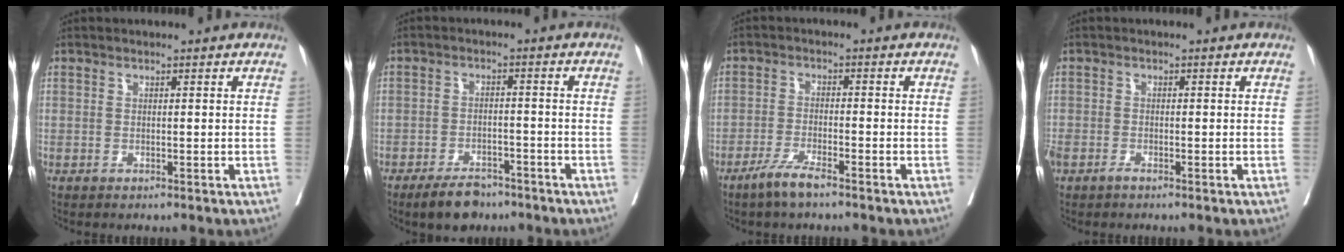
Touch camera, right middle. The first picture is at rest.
{"total": 6.0, "force": [-4.6, 2.8, 2.7], "torque": [-0.045, 0.000, -0.072]}
{"total": 4.5, "force": [-3.3, 0.2, 3.0], "torque": [-0.061, -0.008, -0.065]}
{"total": 2.5, "force": [-1.8, 1.2, 1.3], "torque": [-0.029, -0.004, -0.032]}